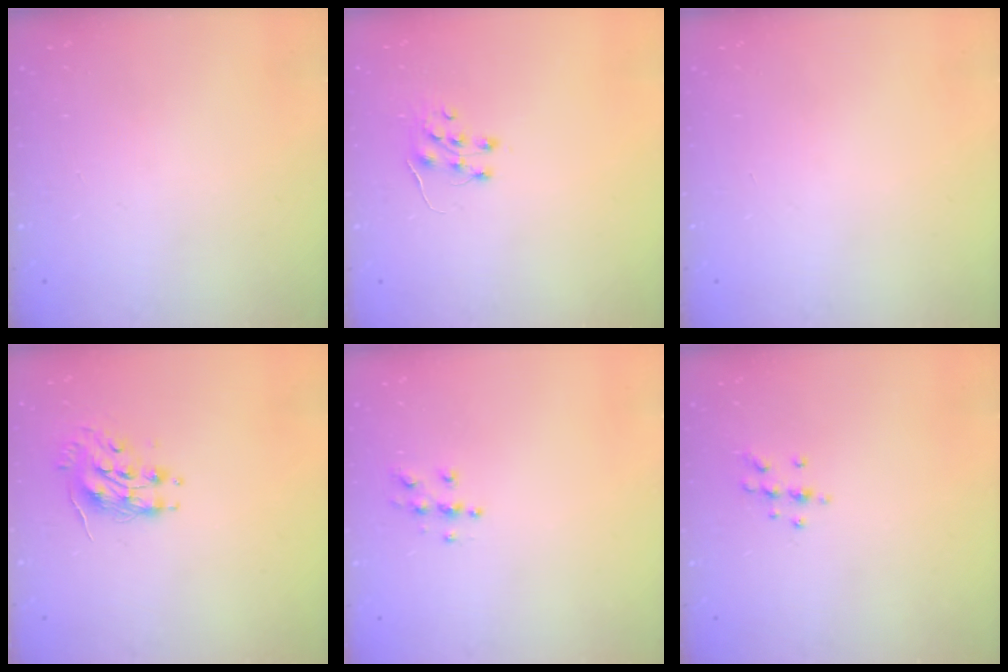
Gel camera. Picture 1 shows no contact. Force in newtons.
{"total": 7.1, "press": 7.1, "slide": 0.6}
{"total": 0.0}
{"total": 8.5, "press": 8.4, "slide": 0.5}
{"total": 5.4, "press": 5.4, "slide": 0.1}
{"total": 7.1, "press": 7.0, "slide": 1.3}